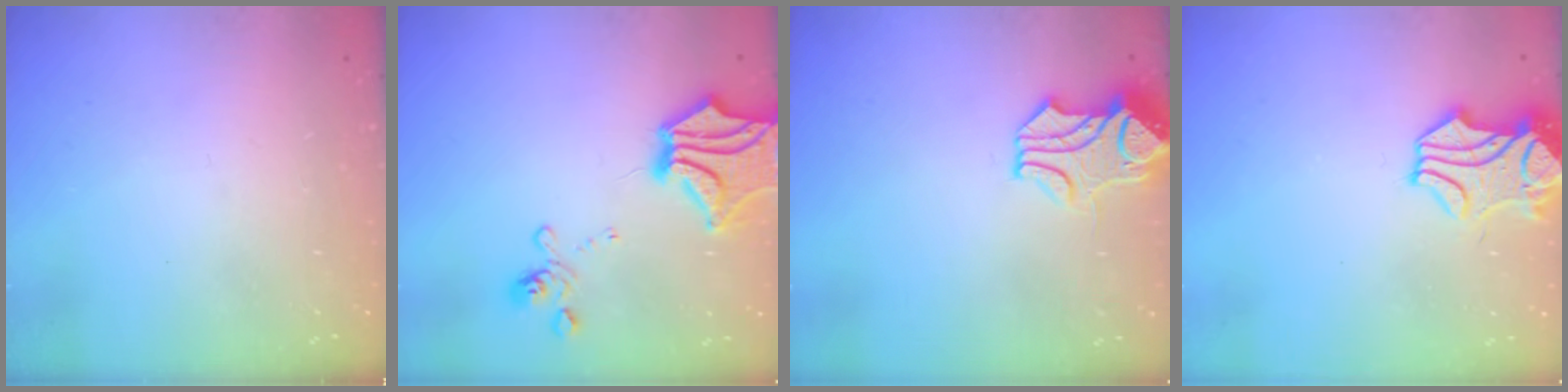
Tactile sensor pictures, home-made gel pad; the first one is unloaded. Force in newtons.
{"total": 6.2, "press": 5.4, "slide": 3.1}
{"total": 1.5, "press": 0.8, "slide": 1.3}
{"total": 2.5, "press": 2.0, "slide": 1.4}